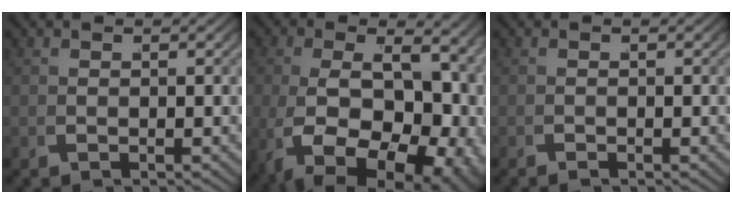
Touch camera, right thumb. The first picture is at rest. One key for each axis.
{"total": 15.7, "fx": -3.7, "fy": 10.2, "fz": 11.4, "tx": -0.217, "ty": -0.057, "tz": -0.031}
{"total": 0.5, "fx": -0.4, "fy": -0.3, "fz": -0.2, "tx": 0.004, "ty": 0.003, "tz": -0.013}